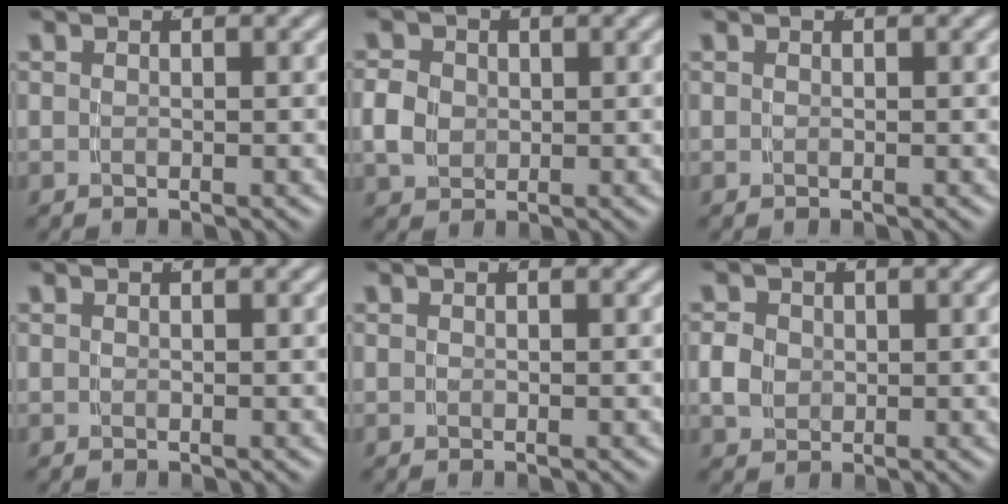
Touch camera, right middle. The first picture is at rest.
{"total": 3.2, "force": [0.1, 2.8, 1.7], "torque": [-0.035, -0.001, 0.002]}
{"total": 0.0}
{"total": 0.0}
{"total": 0.0}
{"total": 2.5, "force": [0.1, 2.1, 1.3], "torque": [-0.028, -0.001, 0.003]}